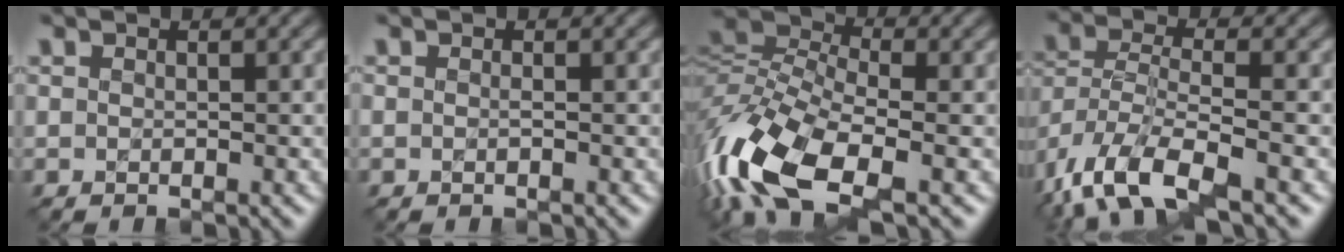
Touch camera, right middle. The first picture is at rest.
{"total": 0.0}
{"total": 12.2, "force": [-4.7, 5.9, 9.6], "torque": [-0.223, -0.003, -0.101]}
{"total": 9.2, "force": [-5.5, 3.5, 6.4], "torque": [-0.141, -0.014, -0.110]}